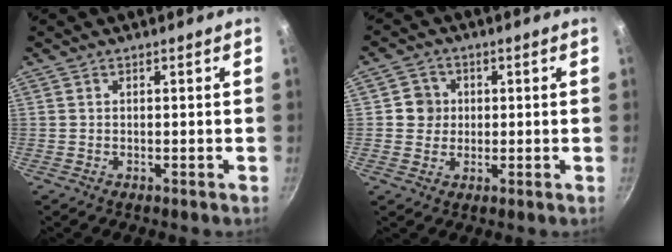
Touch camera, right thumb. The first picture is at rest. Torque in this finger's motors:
{"motor_torque": [-0.05, 0.32, 0.34, -0.20, -0.02]}